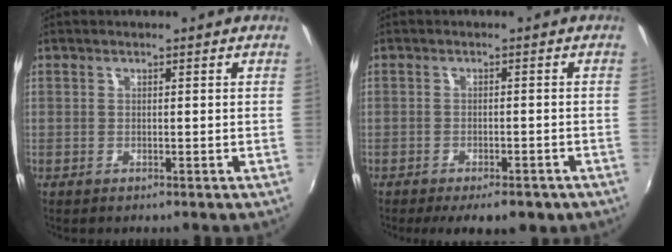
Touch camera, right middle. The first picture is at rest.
{"total": 8.4, "force": [-6.3, 2.8, 4.8], "torque": [-0.100, -0.020, -0.085]}